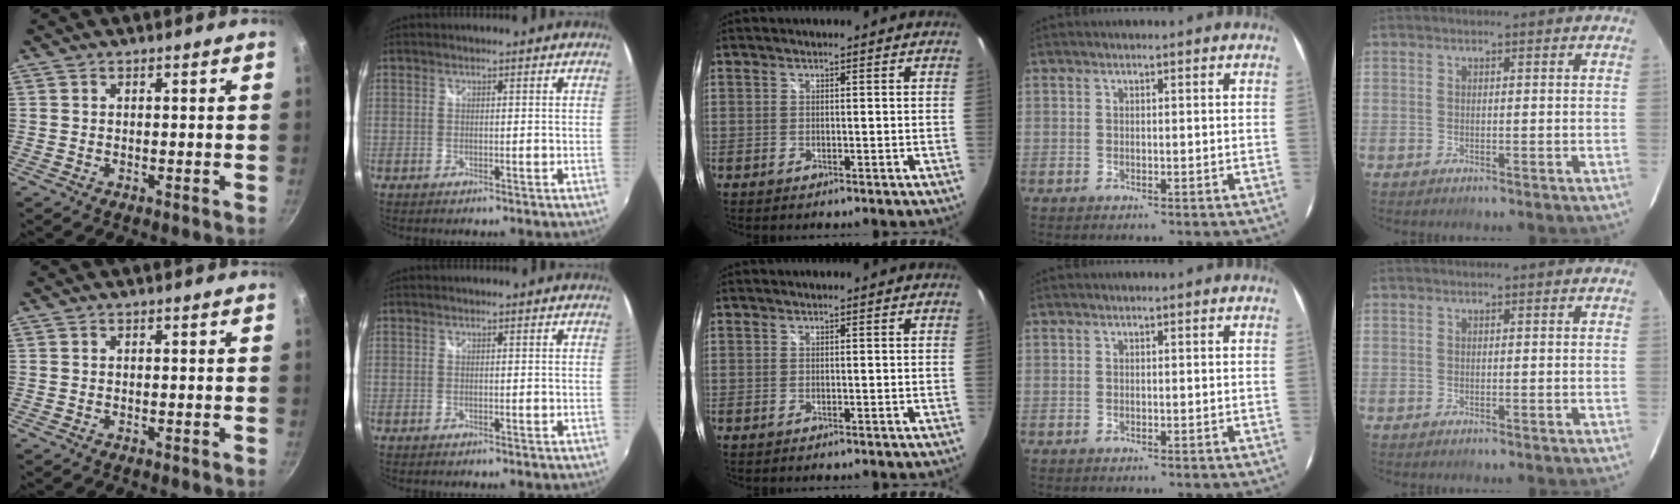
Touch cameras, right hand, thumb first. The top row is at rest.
{}